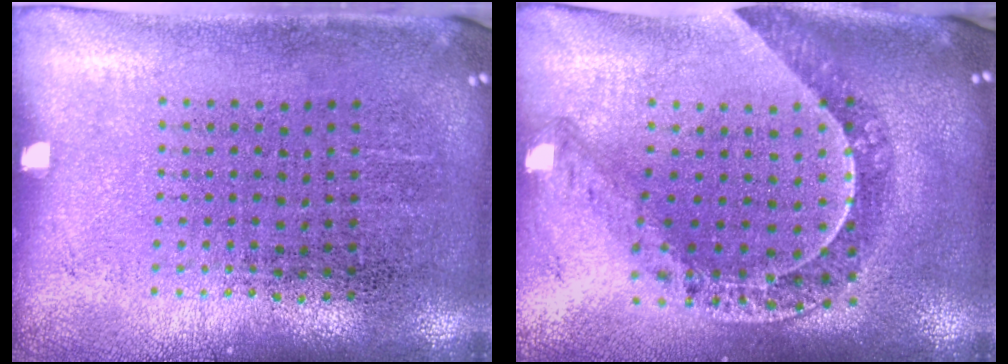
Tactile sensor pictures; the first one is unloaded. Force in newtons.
{"total": 1.1, "press": 1.1, "slide": 0.2}